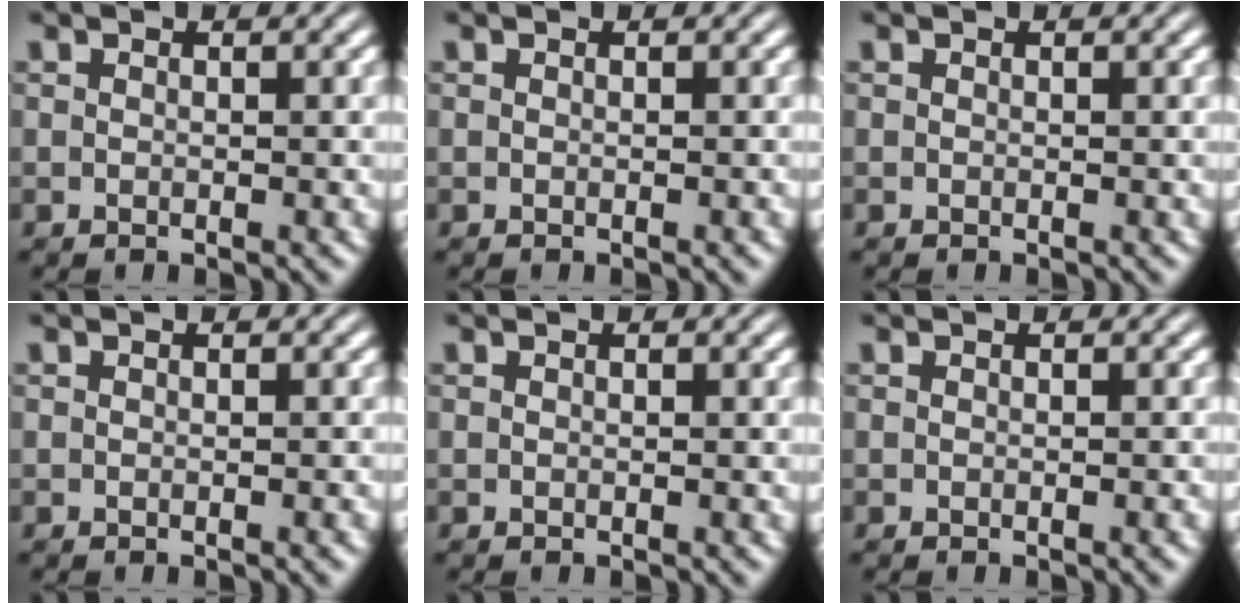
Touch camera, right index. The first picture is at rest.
{"total": 0.0}
{"total": 0.0}
{"total": 0.0}
{"total": 0.0}
{"total": 0.0}